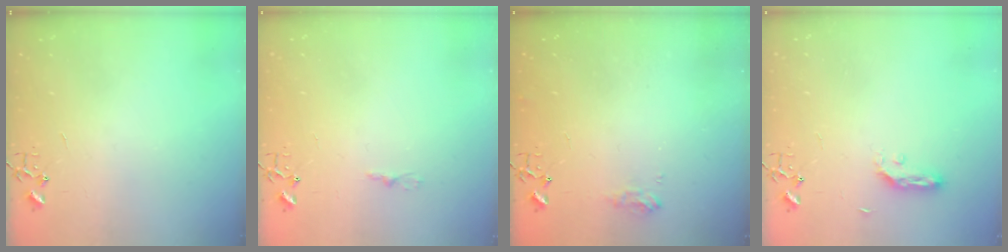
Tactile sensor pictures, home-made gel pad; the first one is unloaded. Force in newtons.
{"total": 2.4, "press": 2.4, "slide": 0.3}
{"total": 7.4, "press": 7.3, "slide": 0.9}
{"total": 5.1, "press": 5.1, "slide": 0.6}